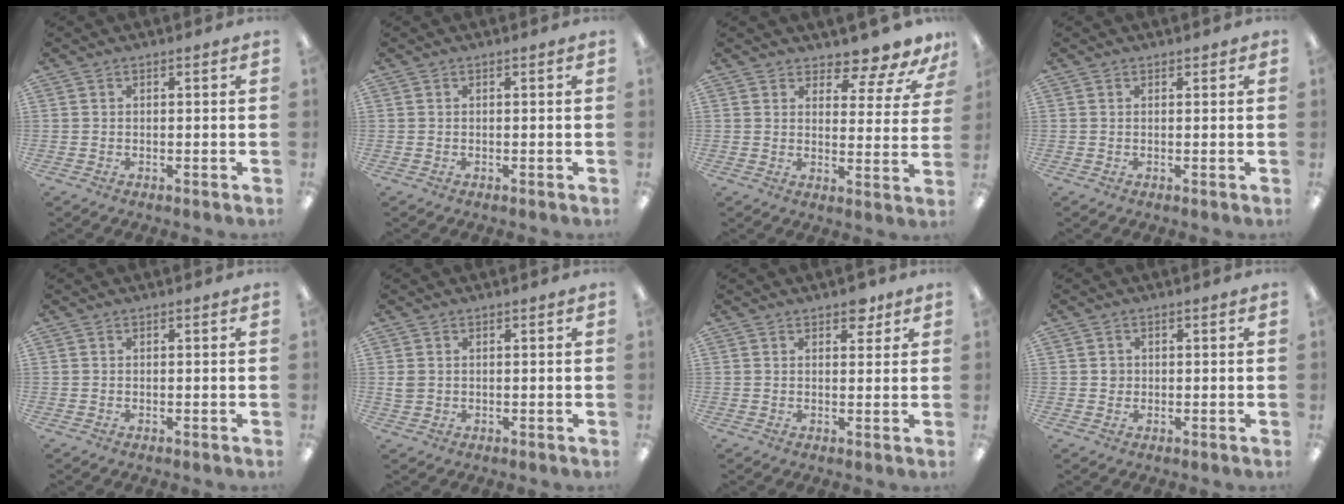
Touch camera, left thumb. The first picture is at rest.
{"total": 0.0}
{"total": 8.3, "force": [7.3, 2.2, 3.3], "torque": [-0.042, -0.057, 0.127]}
{"total": 0.7, "force": [0.4, 0.5, 0.2], "torque": [0.004, 0.000, 0.006]}
{"total": 0.0}
{"total": 2.1, "force": [0.3, 1.8, 0.9], "torque": [-0.018, 0.005, 0.005]}
{"total": 4.1, "force": [2.8, 2.2, 1.9], "torque": [-0.011, -0.009, 0.045]}
{"total": 1.7, "force": [0.2, 1.7, 0.4], "torque": [-0.001, 0.004, -0.002]}